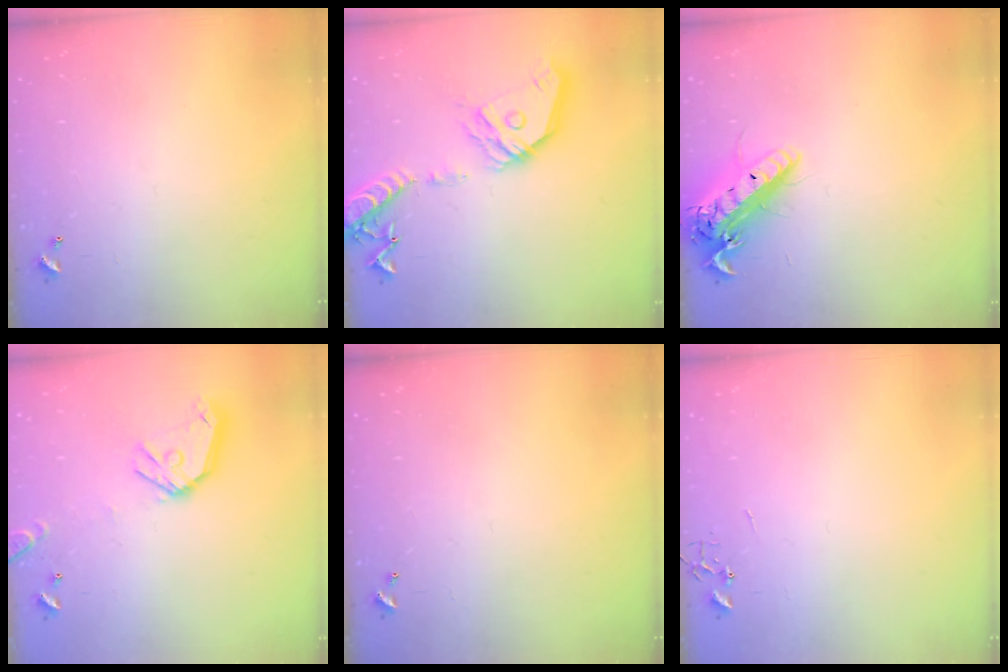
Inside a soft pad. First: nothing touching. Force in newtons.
{"total": 20.0, "press": 19.7, "slide": 3.5}
{"total": 17.4, "press": 16.9, "slide": 4.1}
{"total": 14.4, "press": 14.2, "slide": 2.1}
{"total": 0.0}
{"total": 0.0}